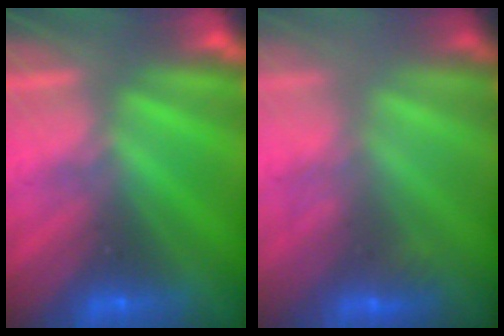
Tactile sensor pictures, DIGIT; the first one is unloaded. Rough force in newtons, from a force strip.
{"total": 3.2}